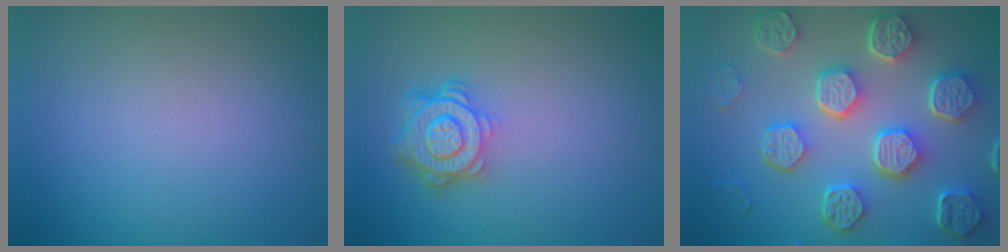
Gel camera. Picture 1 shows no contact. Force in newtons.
{"total": 4.8, "press": 3.6, "slide": 3.1}
{"total": 8.8, "press": 6.7, "slide": 5.6}